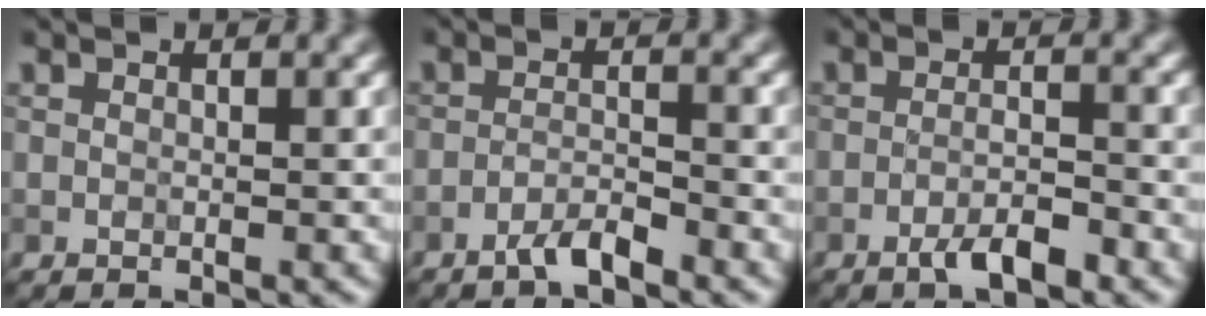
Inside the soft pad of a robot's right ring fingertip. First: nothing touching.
{"total": 2.3, "force": [-1.8, 0.3, 1.3], "torque": [-0.023, 0.007, -0.038]}
{"total": 3.0, "force": [-1.9, 0.6, 2.3], "torque": [-0.041, 0.003, -0.038]}